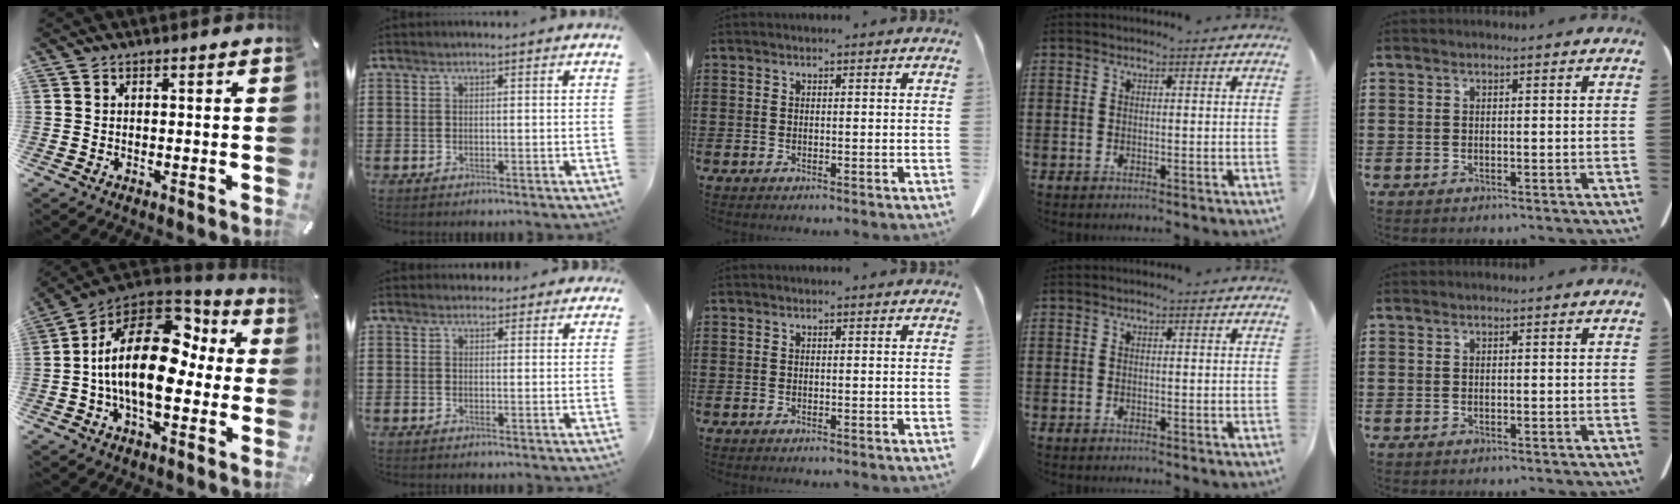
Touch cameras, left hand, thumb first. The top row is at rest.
{"thumb": {"total": 21.3, "force": [0.6, 11.8, 17.8], "torque": [-0.331, -0.001, 0.012]}, "index": {"total": 2.2, "force": [2.1, 0.7, 0.2], "torque": [-0.001, -0.001, 0.039]}}